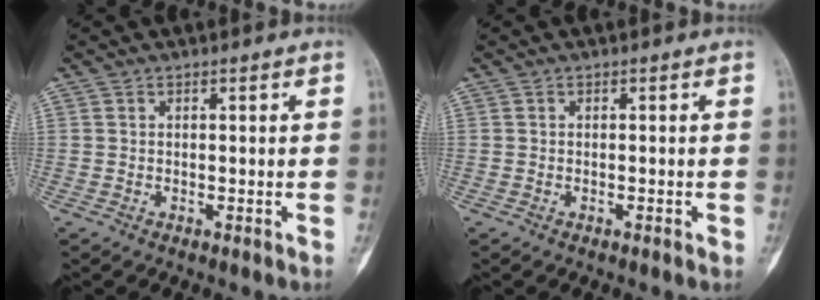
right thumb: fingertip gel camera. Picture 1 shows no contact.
{"total": 0.6, "force": [-0.3, 0.2, 0.5], "torque": [-0.010, -0.001, -0.002]}